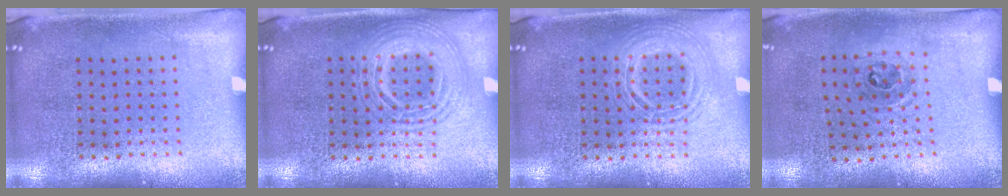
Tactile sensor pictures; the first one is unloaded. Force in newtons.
{"total": 1.7, "press": 1.7, "slide": 0.1}
{"total": 1.3, "press": 1.3, "slide": 0.1}
{"total": 1.1, "press": 0.7, "slide": 0.8}